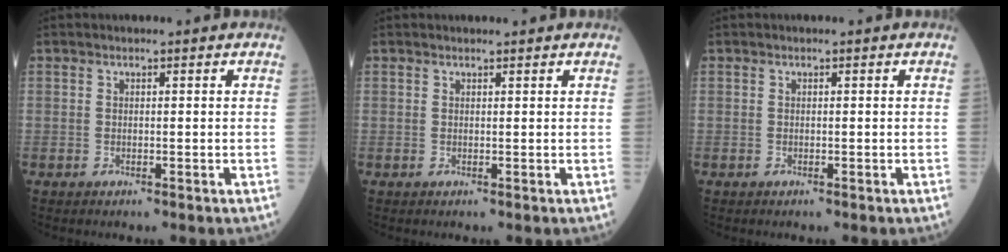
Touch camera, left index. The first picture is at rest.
{"total": 1.2, "force": [1.2, 0.0, 0.3], "torque": [-0.004, 0.007, 0.018]}
{"total": 0.0}